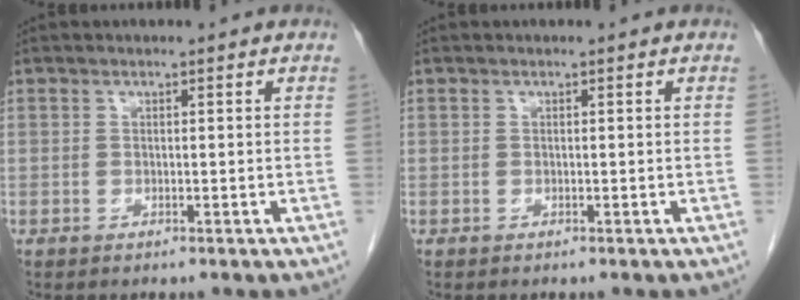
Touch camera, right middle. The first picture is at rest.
{"total": 0.0}